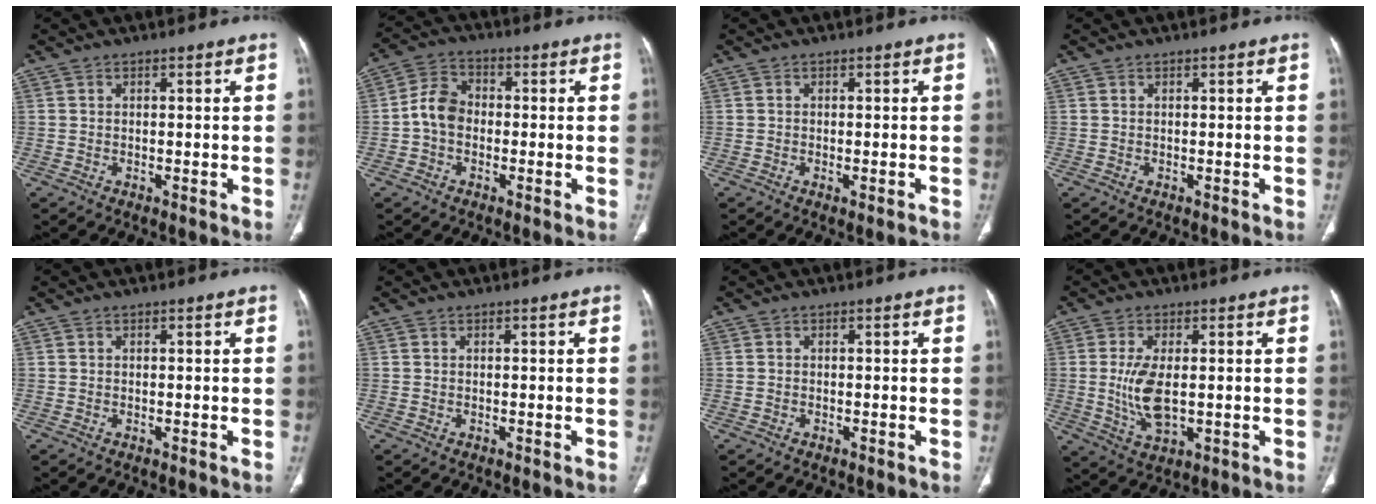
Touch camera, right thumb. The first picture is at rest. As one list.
[{"total": 6.5, "force": [-1.0, 5.0, 4.1], "torque": [-0.065, 0.022, -0.031]}, {"total": 1.2, "force": [-0.5, 0.3, 1.0], "torque": [-0.018, -0.003, -0.005]}, {"total": 0.0}, {"total": 0.0}, {"total": 0.0}, {"total": 0.0}, {"total": 8.1, "force": [-0.1, 3.7, 7.2], "torque": [-0.148, -0.014, 0.009]}]